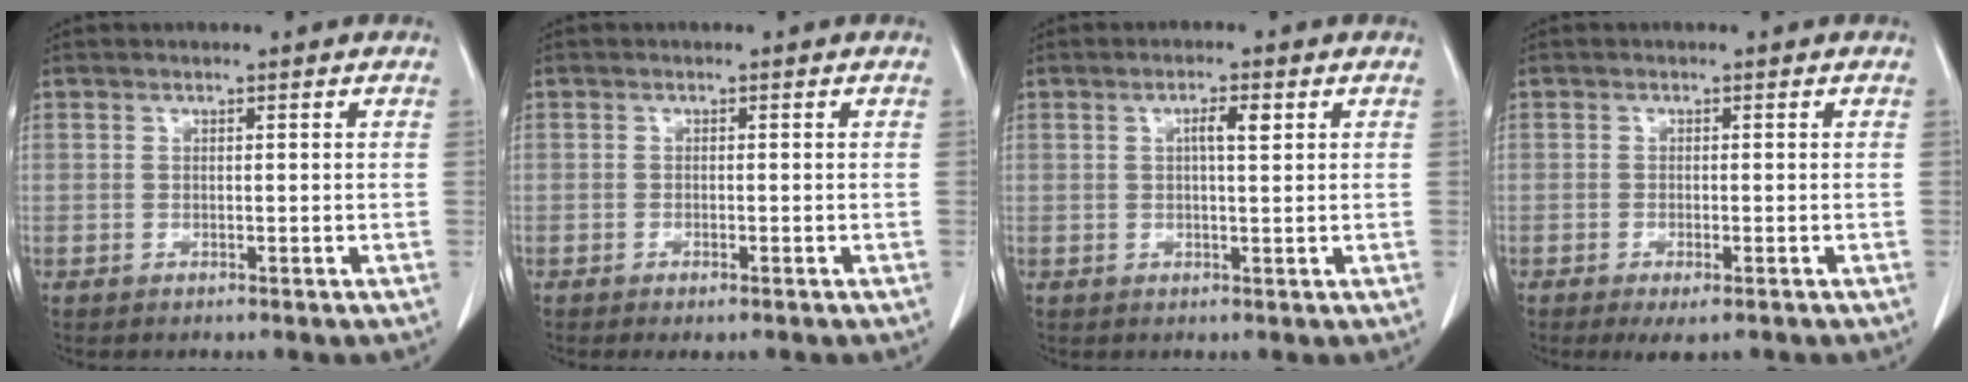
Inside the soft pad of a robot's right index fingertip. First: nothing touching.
{"total": 1.5, "force": [-1.0, 0.4, 1.0], "torque": [-0.016, -0.003, -0.011]}
{"total": 2.6, "force": [0.8, 0.4, 2.5], "torque": [-0.045, 0.002, 0.013]}
{"total": 3.1, "force": [-2.0, 0.8, 2.3], "torque": [-0.030, -0.006, -0.027]}